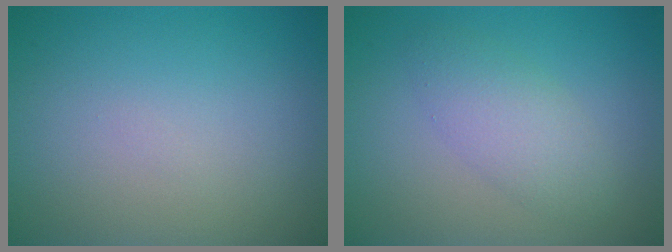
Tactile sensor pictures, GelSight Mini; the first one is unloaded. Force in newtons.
{"total": 3.0, "press": 3.0, "slide": 0.1}